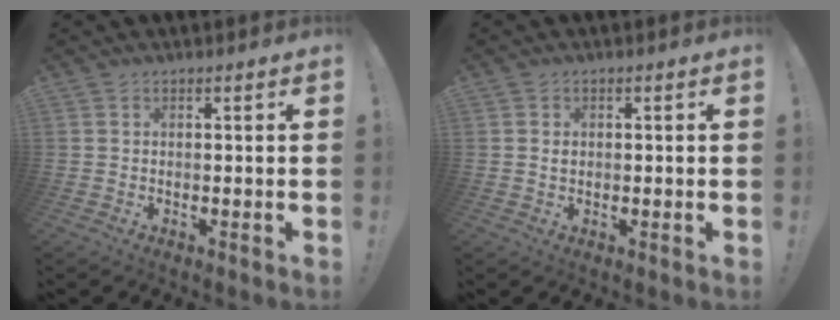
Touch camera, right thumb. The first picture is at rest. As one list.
[{"total": 1.0, "force": [-0.1, 0.9, 0.5], "torque": [-0.006, 0.002, -0.002]}]